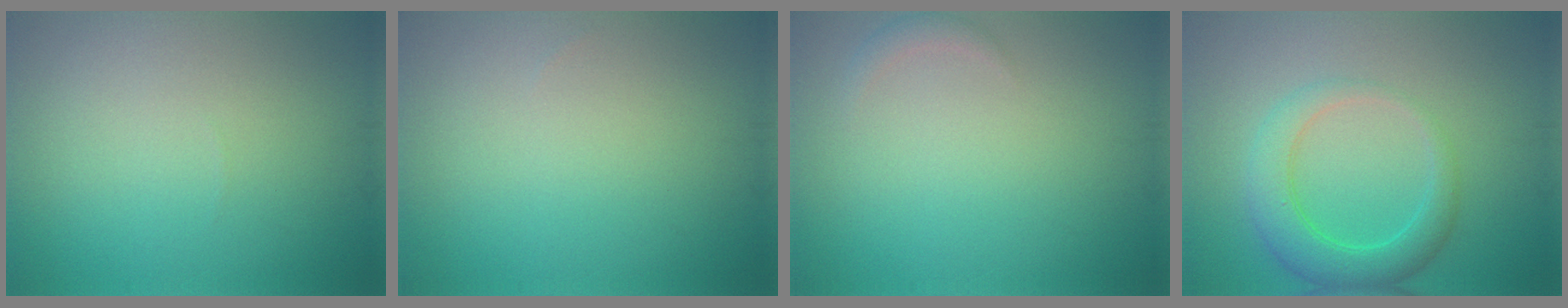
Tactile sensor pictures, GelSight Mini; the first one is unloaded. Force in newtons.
{"total": 0.0}
{"total": 0.9, "press": 0.9, "slide": 0.1}
{"total": 4.3, "press": 4.3, "slide": 0.3}